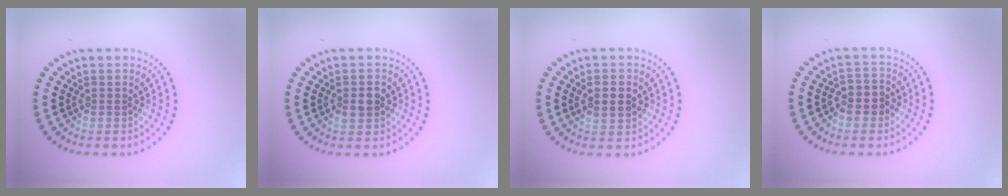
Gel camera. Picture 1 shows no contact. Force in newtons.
{"total": 2.2, "press": 2.2, "slide": 0.1}
{"total": 2.3, "press": 2.3, "slide": 0.2}
{"total": 2.1, "press": 1.9, "slide": 0.9}